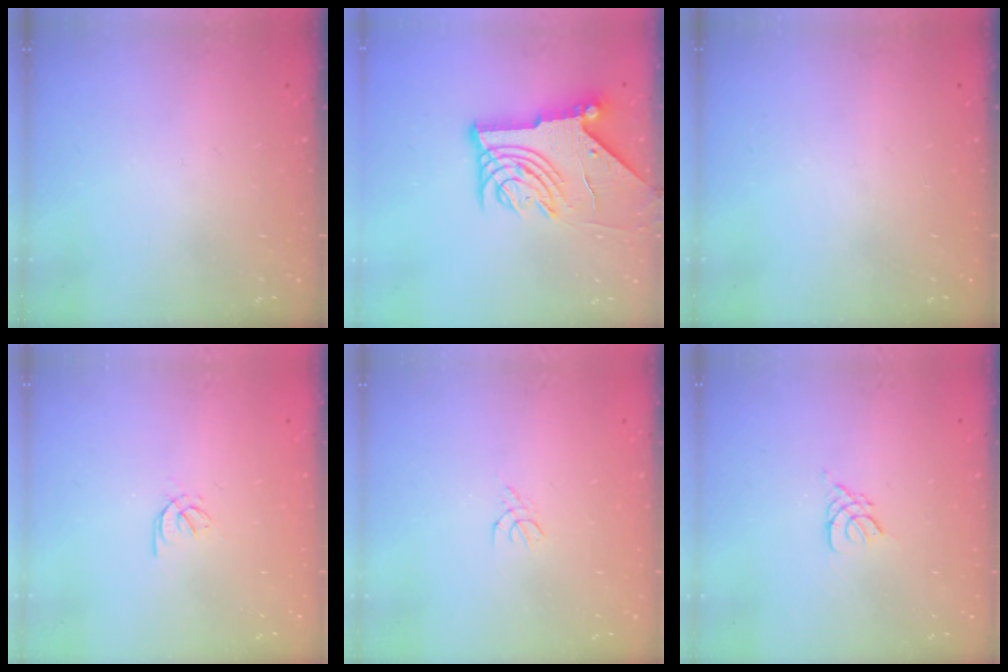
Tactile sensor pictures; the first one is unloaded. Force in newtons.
{"total": 12.2, "press": 12.1, "slide": 1.3}
{"total": 0.0}
{"total": 2.0, "press": 1.9, "slide": 0.6}
{"total": 1.8, "press": 1.7, "slide": 0.5}
{"total": 2.7, "press": 2.7, "slide": 0.5}